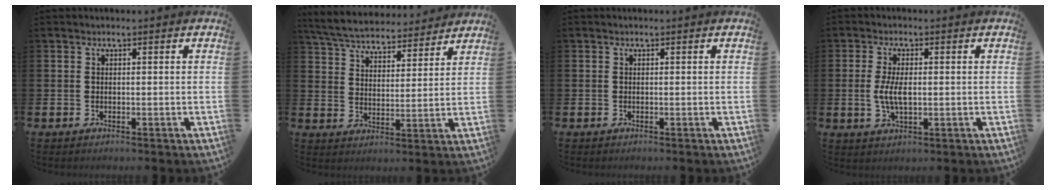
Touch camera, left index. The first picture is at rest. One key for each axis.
{"total": 6.2, "fx": 5.9, "fy": 1.4, "fz": 1.1, "tx": -0.049, "ty": -0.037, "tz": 0.104}
{"total": 0.0}
{"total": 4.4, "fx": 0.0, "fy": 1.9, "fz": 3.9, "tx": -0.077, "ty": 0.001, "tz": -0.005}